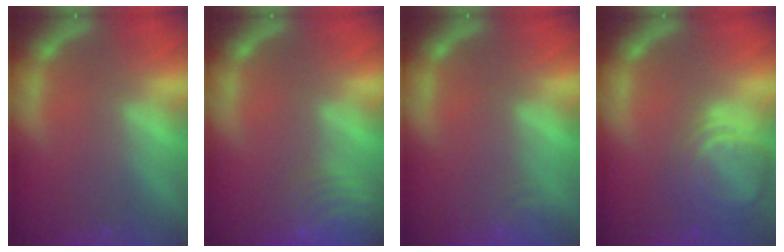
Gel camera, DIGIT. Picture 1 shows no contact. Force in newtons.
{"total": 9.0}
{"total": 2.4}
{"total": 6.5}